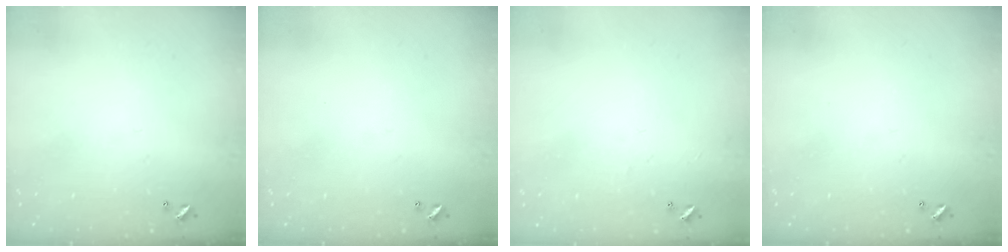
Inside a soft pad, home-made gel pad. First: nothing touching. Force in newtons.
{"total": 0.0}
{"total": 0.7, "press": 0.5, "slide": 0.6}
{"total": 0.0}